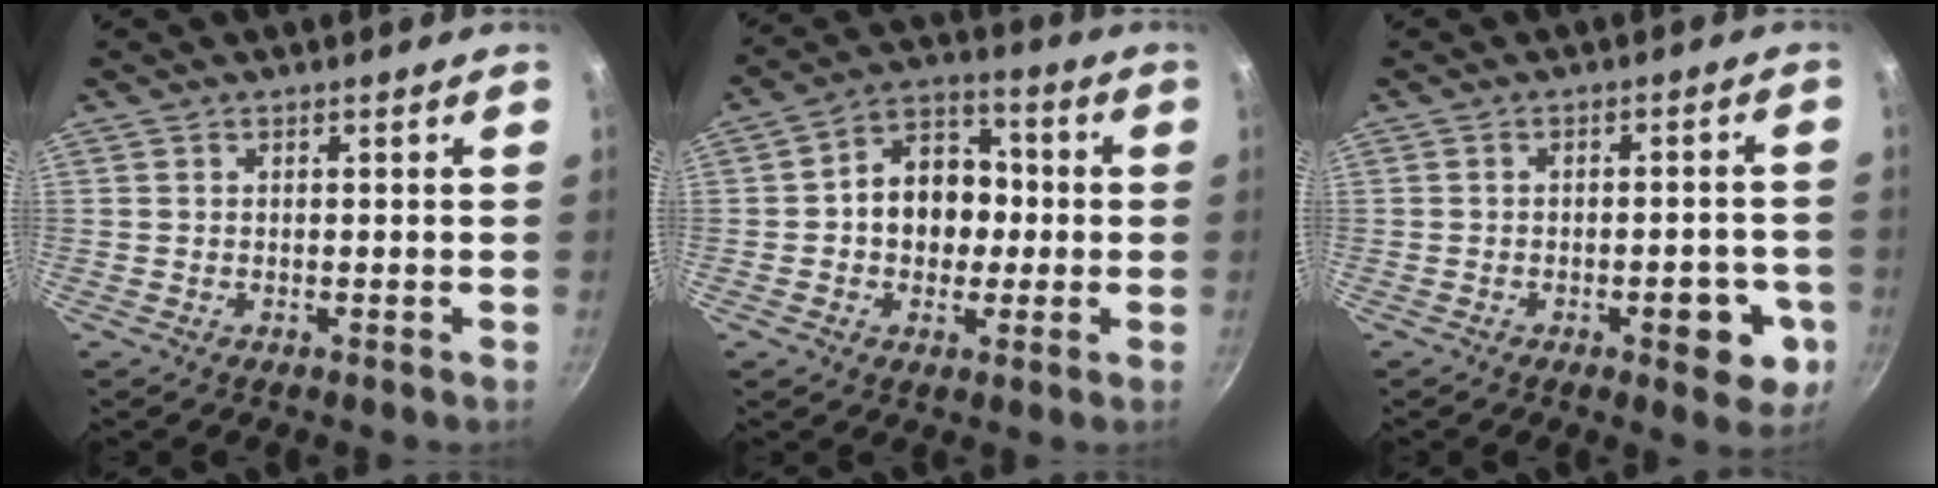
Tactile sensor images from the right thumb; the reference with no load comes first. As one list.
[{"total": 11.8, "force": [-0.3, 9.3, 7.2], "torque": [-0.063, 0.030, -0.021]}, {"total": 8.3, "force": [-2.9, 3.8, 6.7], "torque": [-0.060, 0.018, -0.033]}]